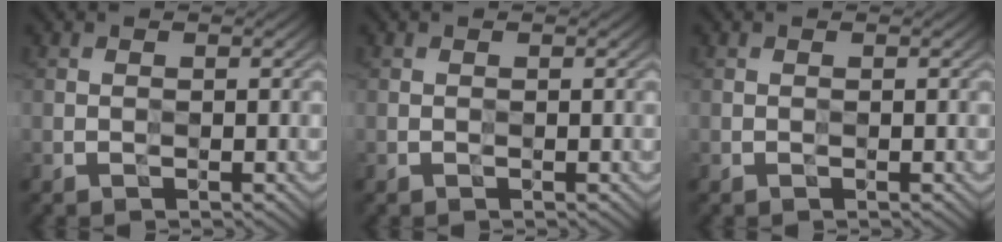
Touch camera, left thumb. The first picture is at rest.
{"total": 0.0}
{"total": 0.0}